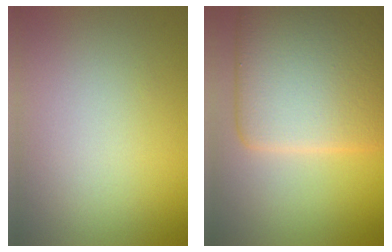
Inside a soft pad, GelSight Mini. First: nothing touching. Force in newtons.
{"total": 12.5, "press": 12.5, "slide": 0.2}